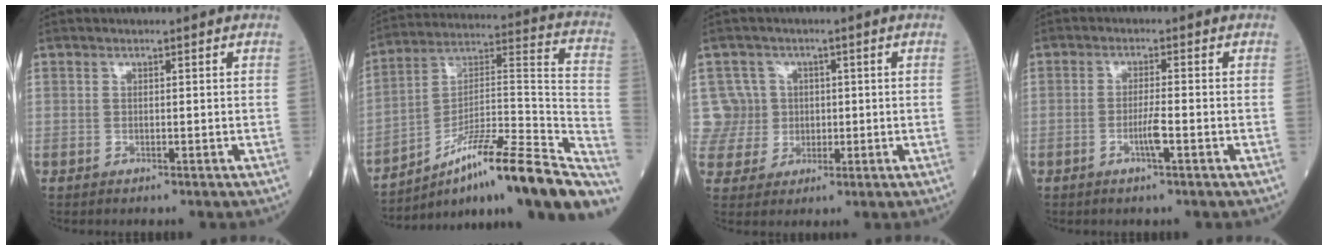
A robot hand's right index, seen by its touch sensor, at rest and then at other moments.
{"total": 25.6, "force": [-17.9, 2.7, 18.1], "torque": [-0.189, 0.031, -0.283]}
{"total": 6.2, "force": [1.2, 6.0, -0.6], "torque": [0.029, 0.022, 0.026]}
{"total": 3.1, "force": [-1.2, -0.1, 2.8], "torque": [-0.056, -0.003, -0.024]}